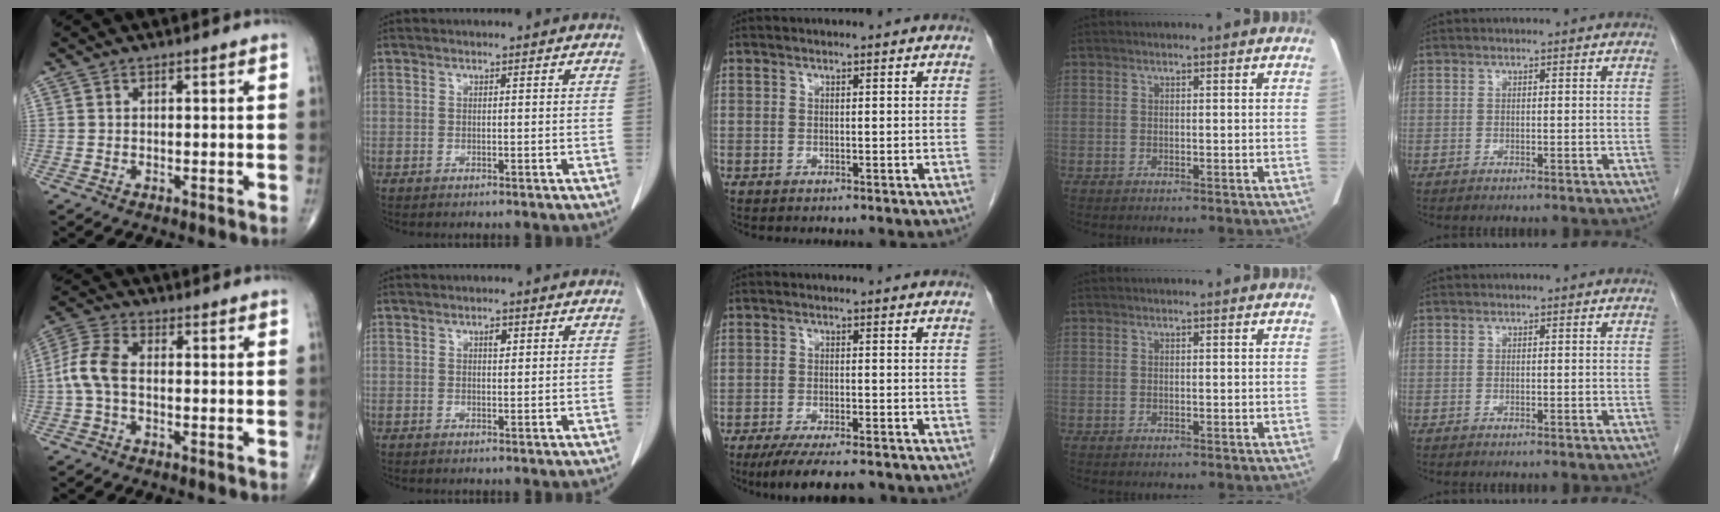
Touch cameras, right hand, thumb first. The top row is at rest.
{"thumb": {"total": 6.9, "force": [-0.8, 3.9, 5.7], "torque": [-0.130, 0.020, -0.024]}, "index": {"total": 1.3, "force": [0.5, 0.6, 1.0], "torque": [-0.016, 0.000, 0.007]}, "middle": {"total": 9.8, "force": [-8.1, 1.8, 5.1], "torque": [-0.078, -0.015, -0.124]}}